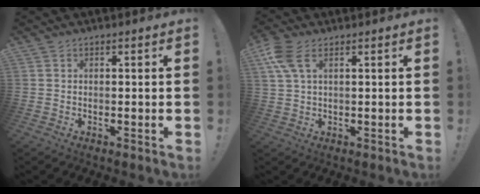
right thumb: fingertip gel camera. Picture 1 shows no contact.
{"total": 6.9, "force": [2.8, 3.3, 5.3], "torque": [-0.112, -0.005, 0.053]}